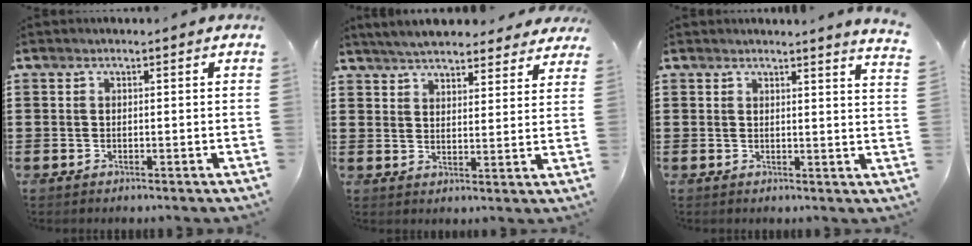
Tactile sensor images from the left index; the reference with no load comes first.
{"total": 5.3, "force": [5.1, 0.6, 1.3], "torque": [-0.044, -0.015, 0.094]}
{"total": 2.5, "force": [2.3, -0.7, 0.6], "torque": [-0.010, -0.015, 0.042]}